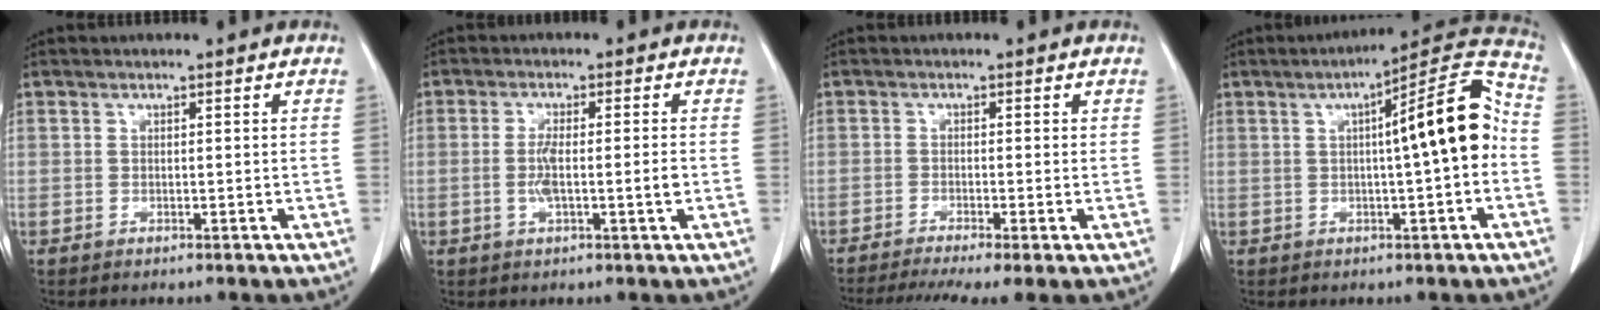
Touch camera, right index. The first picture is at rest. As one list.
[{"total": 4.6, "force": [-0.8, 0.3, 4.5], "torque": [-0.091, -0.003, -0.014]}, {"total": 7.5, "force": [-5.2, 0.6, 5.3], "torque": [-0.089, -0.009, -0.086]}, {"total": 11.9, "force": [0.3, 1.0, 11.8], "torque": [-0.162, 0.034, 0.000]}]